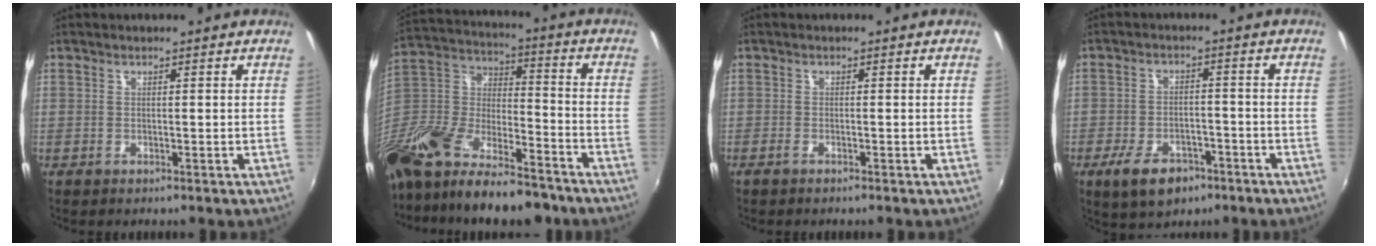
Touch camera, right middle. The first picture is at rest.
{"total": 23.7, "force": [-15.4, 10.2, 14.8], "torque": [-0.308, -0.021, -0.264]}
{"total": 1.2, "force": [-1.0, 0.2, 0.6], "torque": [-0.015, -0.003, -0.021]}
{"total": 9.2, "force": [-5.7, 4.9, 5.2], "torque": [-0.123, -0.009, -0.089]}